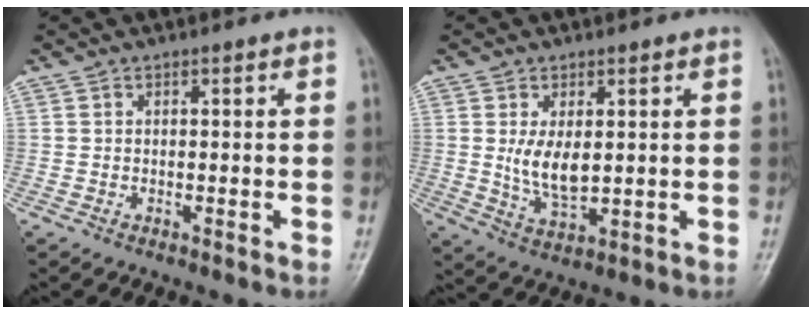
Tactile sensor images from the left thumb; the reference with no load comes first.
{"total": 6.5, "force": [1.1, 3.4, 5.5], "torque": [-0.094, -0.017, 0.030]}